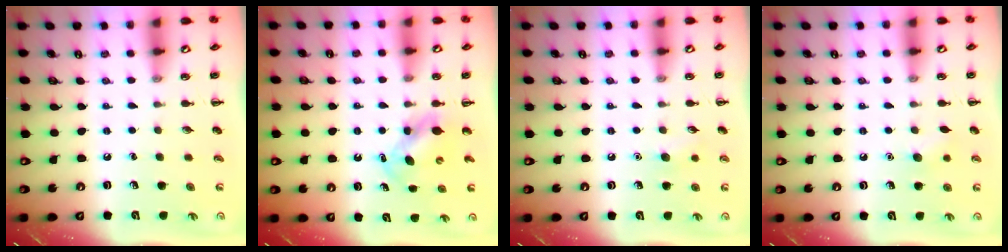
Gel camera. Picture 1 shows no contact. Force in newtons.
{"total": 6.1, "press": 6.0, "slide": 0.7}
{"total": 5.7, "press": 5.5, "slide": 1.3}
{"total": 6.0, "press": 5.8, "slide": 1.6}